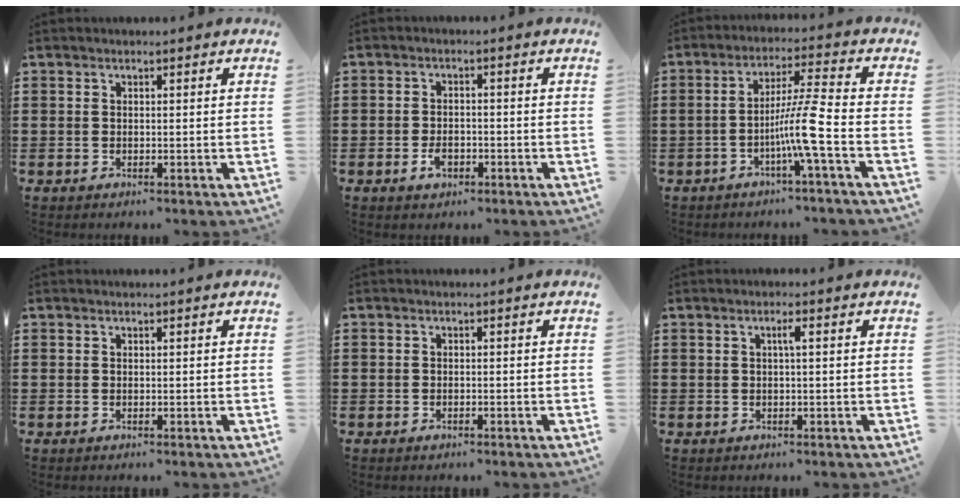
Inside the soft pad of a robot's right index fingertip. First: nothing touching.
{"total": 2.4, "force": [-1.1, 1.6, 1.5], "torque": [-0.028, 0.000, -0.020]}
{"total": 8.4, "force": [-2.9, -0.7, 7.8], "torque": [-0.141, -0.006, -0.058]}
{"total": 0.0}
{"total": 0.6, "force": [-0.3, 0.5, 0.1], "torque": [-0.002, 0.000, -0.007]}
{"total": 1.6, "force": [0.3, 0.1, 1.5], "torque": [-0.029, 0.002, 0.003]}